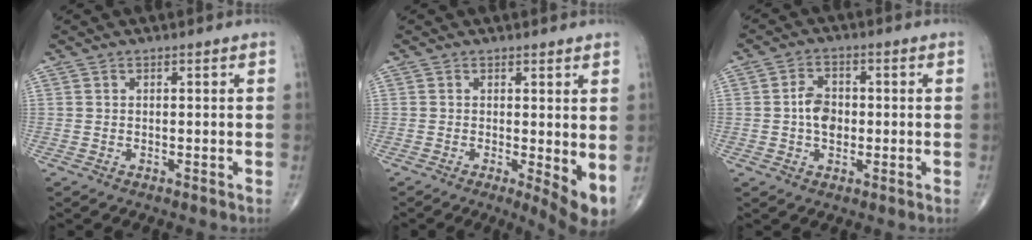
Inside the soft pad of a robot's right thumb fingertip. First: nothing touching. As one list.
[{"total": 5.9, "force": [0.0, 1.7, 5.6], "torque": [-0.076, -0.014, 0.001]}, {"total": 5.6, "force": [-0.3, 4.0, 4.0], "torque": [-0.059, 0.011, -0.009]}]